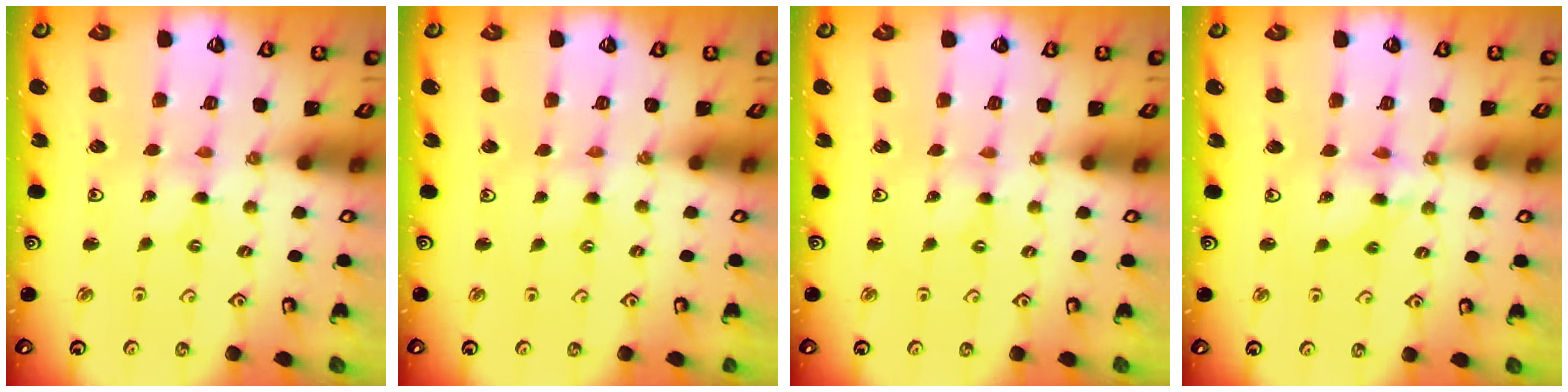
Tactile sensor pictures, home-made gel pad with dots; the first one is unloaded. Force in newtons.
{"total": 0.6, "press": 0.6, "slide": 0.1}
{"total": 0.0}
{"total": 5.4, "press": 5.4, "slide": 0.4}